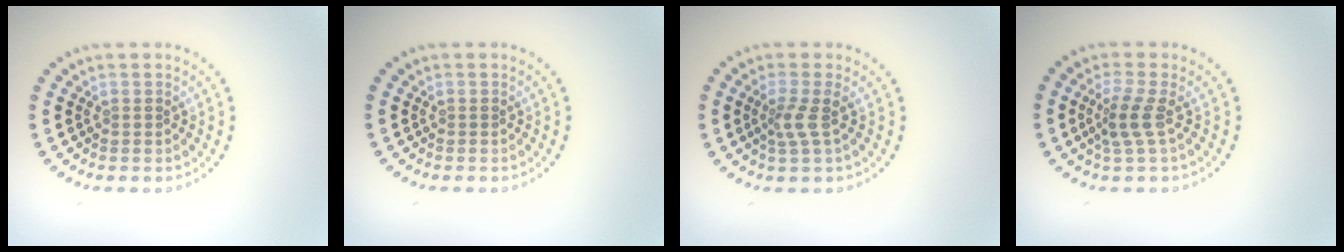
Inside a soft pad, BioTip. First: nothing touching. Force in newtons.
{"total": 0.0}
{"total": 1.9, "press": 1.4, "slide": 1.3}
{"total": 2.2, "press": 1.7, "slide": 1.4}